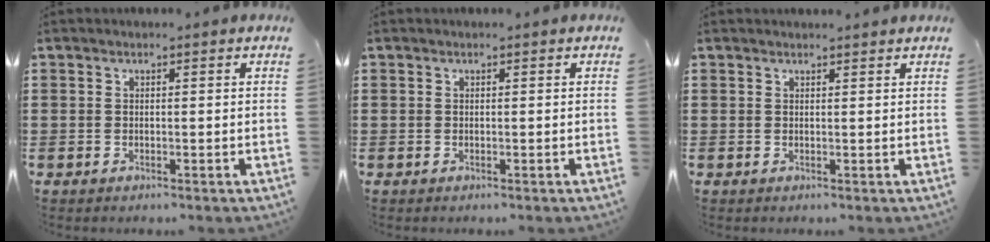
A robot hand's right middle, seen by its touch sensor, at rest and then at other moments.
{"total": 0.0}
{"total": 0.7, "force": [0.7, 0.0, 0.2], "torque": [0.002, -0.005, 0.012]}